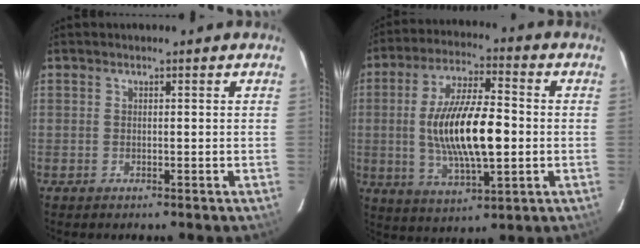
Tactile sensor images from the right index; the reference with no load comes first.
{"total": 16.5, "force": [-1.3, 5.4, 15.5], "torque": [-0.291, -0.003, -0.019]}